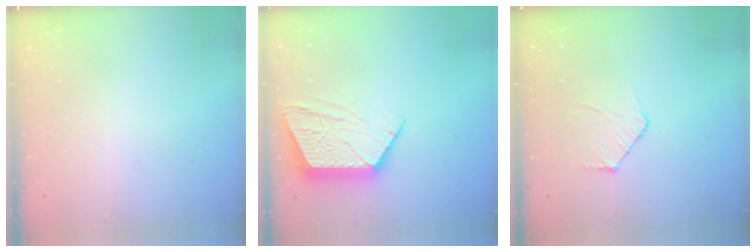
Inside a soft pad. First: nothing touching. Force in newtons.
{"total": 13.9, "press": 13.9, "slide": 1.0}
{"total": 8.0, "press": 7.9, "slide": 0.6}